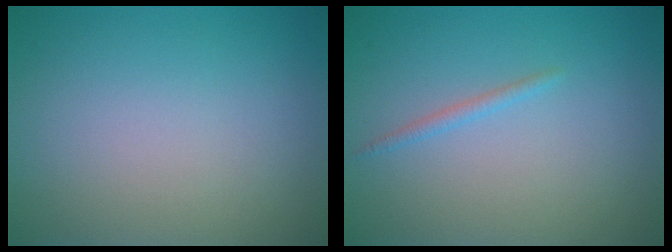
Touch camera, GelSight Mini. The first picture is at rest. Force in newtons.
{"total": 0.8, "press": 0.8, "slide": 0.1}